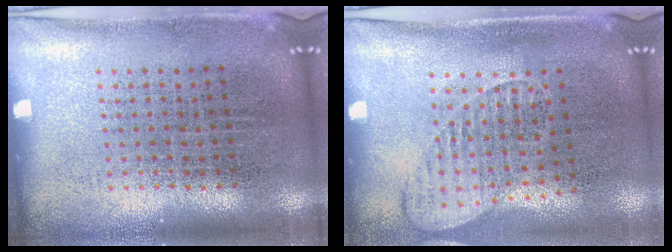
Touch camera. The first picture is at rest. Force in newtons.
{"total": 1.4, "press": 1.2, "slide": 0.9}